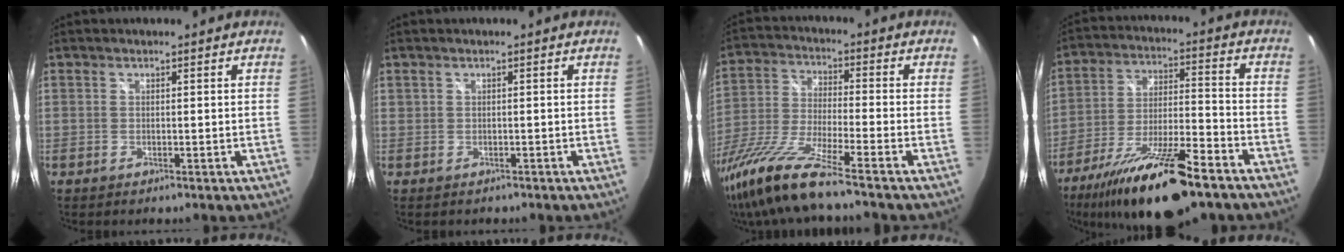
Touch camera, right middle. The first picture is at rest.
{"total": 0.6, "force": [-0.1, 0.6, 0.1], "torque": [0.000, 0.002, 0.001]}
{"total": 15.8, "force": [-12.1, -0.1, 10.1], "torque": [-0.212, -0.044, -0.228]}
{"total": 20.9, "force": [-15.2, 4.4, 13.6], "torque": [-0.257, -0.039, -0.254]}